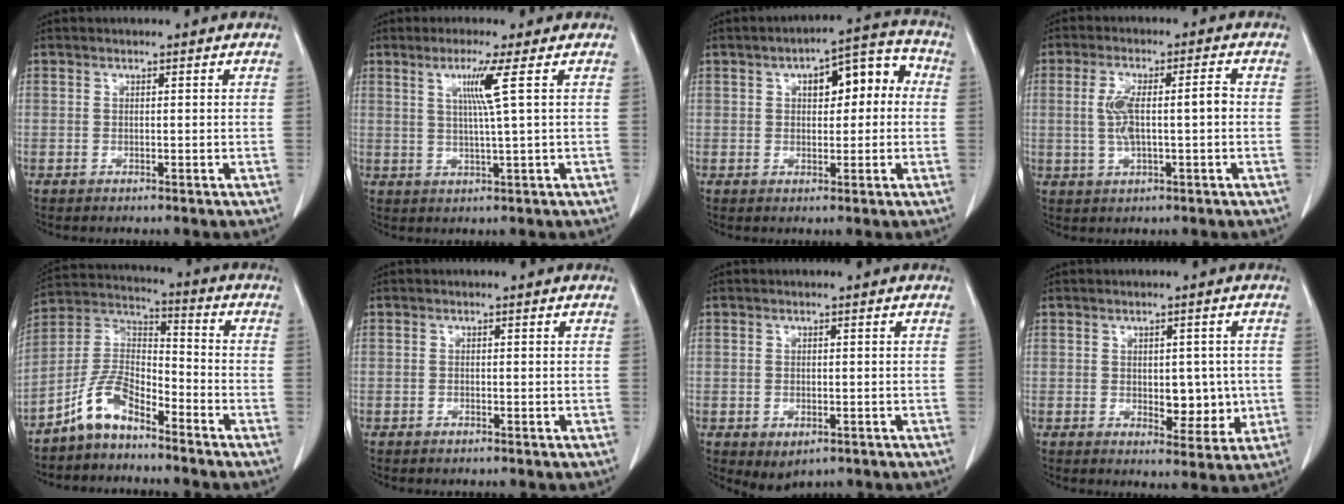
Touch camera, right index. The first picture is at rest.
{"total": 4.8, "force": [1.6, -1.5, 4.3], "torque": [-0.085, -0.006, 0.032]}
{"total": 8.6, "force": [1.7, 3.7, 7.6], "torque": [-0.097, 0.045, 0.021]}
{"total": 7.2, "force": [-0.1, 1.7, 6.9], "torque": [-0.141, 0.018, 0.001]}
{"total": 8.6, "force": [-6.4, 3.4, 4.6], "torque": [-0.102, 0.024, -0.131]}
{"total": 0.6, "force": [-0.5, 0.2, 0.2], "torque": [-0.009, 0.000, -0.008]}
{"total": 3.1, "force": [-1.5, 1.9, 1.9], "torque": [-0.025, -0.004, -0.009]}
{"total": 6.1, "force": [-0.5, 3.3, 5.1], "torque": [-0.057, -0.003, 0.003]}